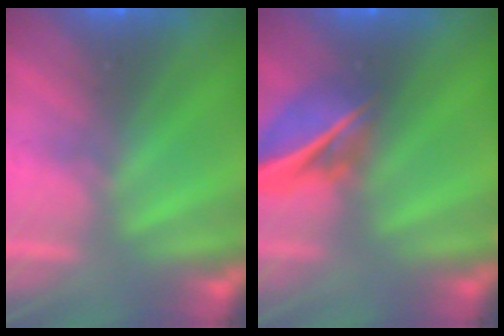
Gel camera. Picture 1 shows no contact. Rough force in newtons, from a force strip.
{"total": 6.1}